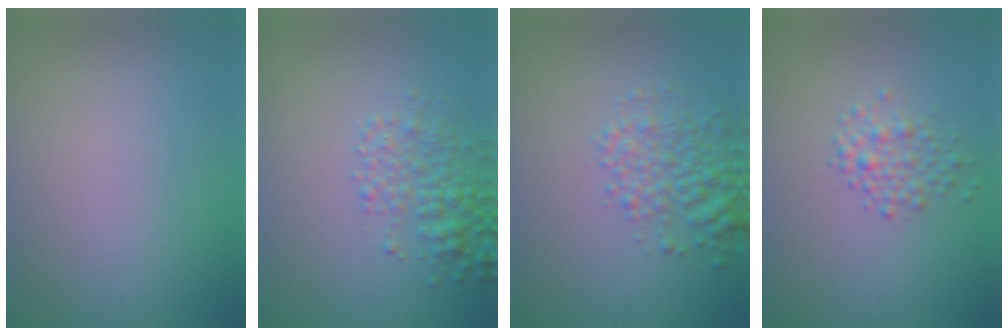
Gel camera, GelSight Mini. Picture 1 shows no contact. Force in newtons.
{"total": 3.1, "press": 3.1, "slide": 0.1}
{"total": 3.7, "press": 3.7, "slide": 0.1}
{"total": 2.2, "press": 2.2, "slide": 0.1}